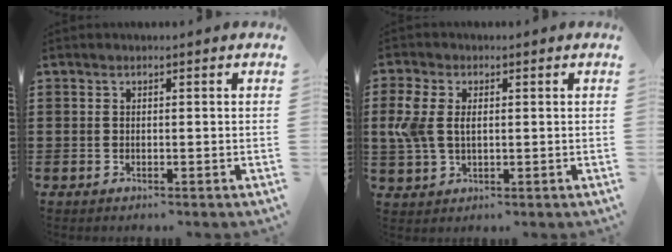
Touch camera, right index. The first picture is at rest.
{"total": 5.1, "force": [0.8, 3.2, 3.9], "torque": [-0.113, -0.001, 0.004]}